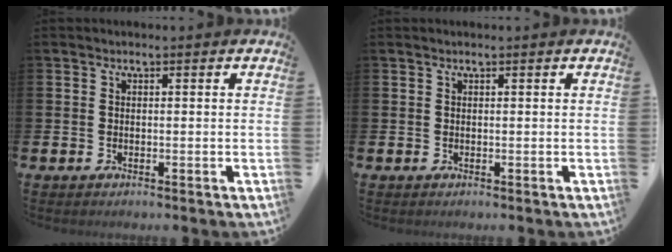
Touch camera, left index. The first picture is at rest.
{"total": 0.0}